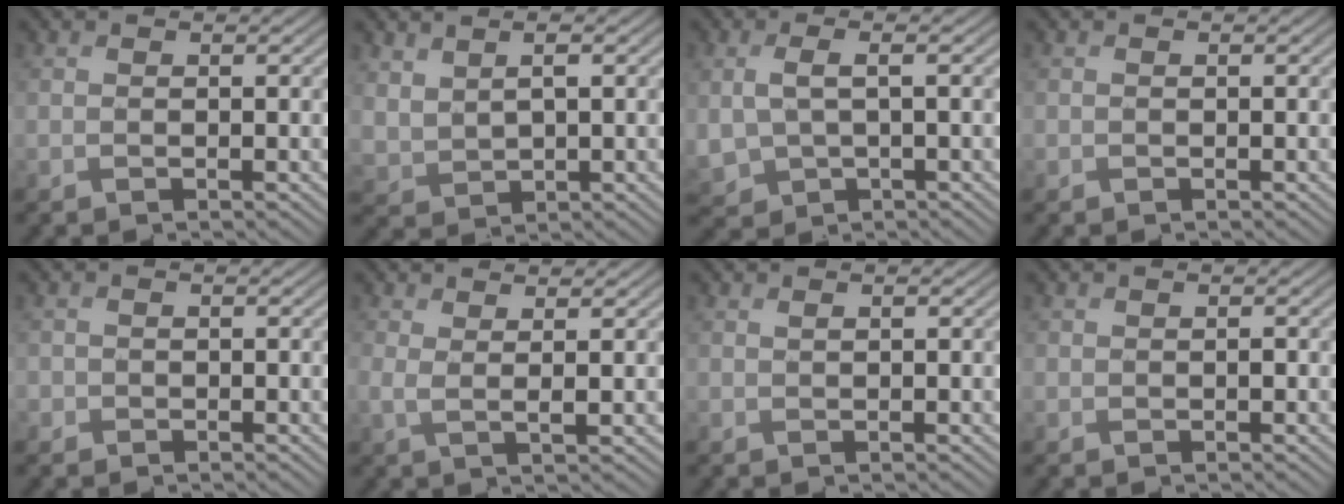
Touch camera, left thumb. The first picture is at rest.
{"total": 4.1, "force": [1.9, 2.3, 2.9], "torque": [-0.072, -0.002, 0.042]}
{"total": 4.7, "force": [0.4, 2.8, 3.8], "torque": [-0.099, -0.007, 0.013]}
{"total": 0.0}
{"total": 1.1, "force": [-0.5, 1.0, 0.0], "torque": [0.003, -0.004, -0.014]}
{"total": 2.9, "force": [1.1, 0.8, 2.6], "torque": [-0.048, 0.003, 0.017]}
{"total": 0.6, "force": [0.3, 0.1, 0.5], "torque": [-0.010, 0.000, 0.005]}
{"total": 0.7, "force": [0.0, 0.6, 0.4], "torque": [-0.008, -0.004, -0.001]}